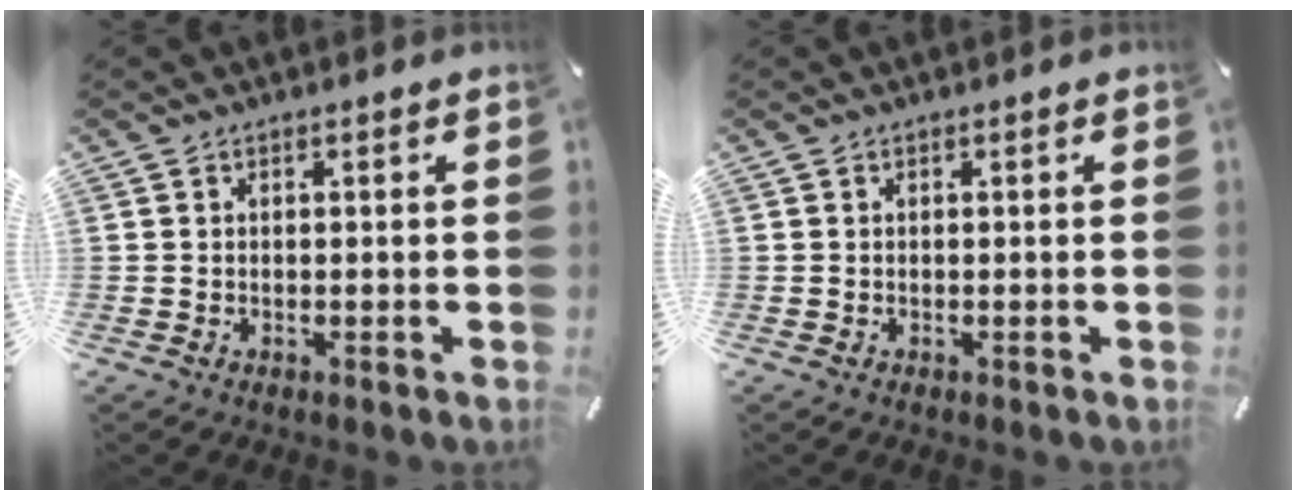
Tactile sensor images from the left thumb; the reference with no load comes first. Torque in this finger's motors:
{"motor_torque": [0.01, 0.01, -0.02, 0.02, 0.00]}